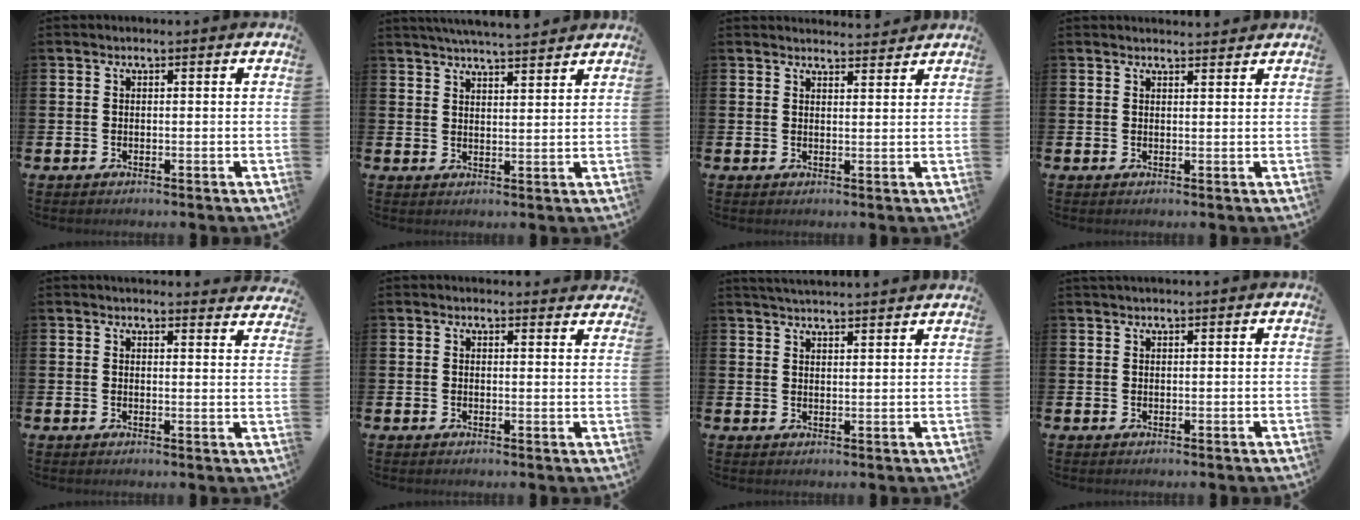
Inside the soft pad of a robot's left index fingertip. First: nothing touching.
{"total": 5.0, "force": [4.9, -0.1, 0.7], "torque": [-0.020, -0.022, 0.088]}
{"total": 2.8, "force": [2.8, 0.2, -0.1], "torque": [0.010, -0.021, 0.048]}
{"total": 1.7, "force": [1.7, 0.1, 0.0], "torque": [0.010, -0.012, 0.028]}
{"total": 3.0, "force": [3.0, 0.3, -0.1], "torque": [0.010, -0.023, 0.051]}
{"total": 2.0, "force": [1.9, 0.3, -0.2], "torque": [0.014, -0.013, 0.032]}
{"total": 3.6, "force": [3.5, -0.3, 0.0], "torque": [0.000, -0.020, 0.063]}
{"total": 0.8, "force": [0.8, -0.1, 0.1], "torque": [0.004, -0.002, 0.014]}